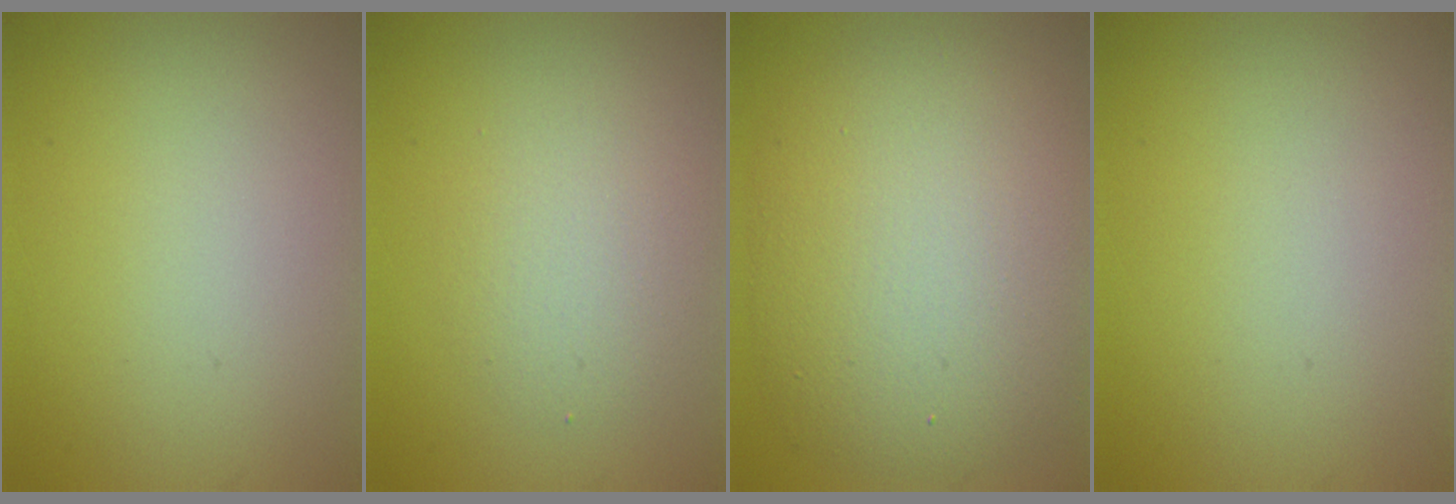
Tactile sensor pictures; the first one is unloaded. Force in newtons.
{"total": 2.6, "press": 2.6, "slide": 0.1}
{"total": 10.2, "press": 10.2, "slide": 0.7}
{"total": 0.0}